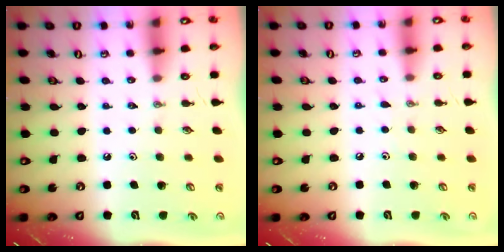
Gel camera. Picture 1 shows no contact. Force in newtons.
{"total": 3.8, "press": 3.8, "slide": 0.5}